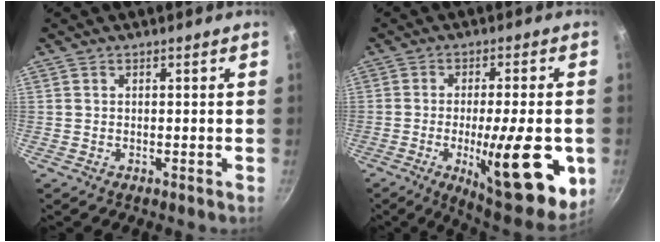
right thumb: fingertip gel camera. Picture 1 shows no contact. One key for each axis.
{"total": 19.7, "fx": -4.6, "fy": 5.4, "fz": 18.4, "tx": -0.232, "ty": 0.000, "tz": -0.058}